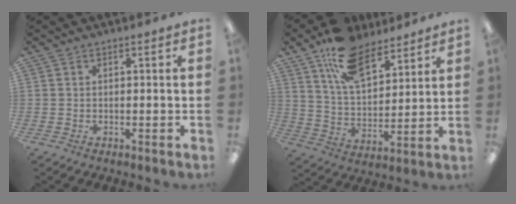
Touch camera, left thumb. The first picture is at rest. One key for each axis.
{"total": 16.3, "fx": 11.1, "fy": 8.2, "fz": 8.7, "tx": -0.157, "ty": -0.047, "tz": 0.203}